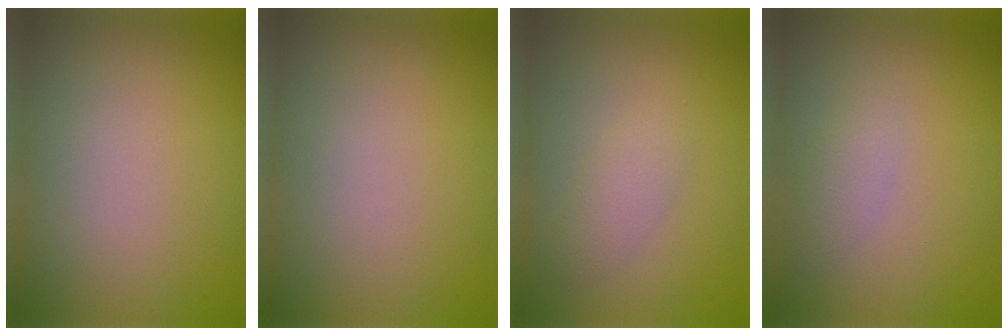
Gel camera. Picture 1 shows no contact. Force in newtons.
{"total": 0.0}
{"total": 1.7, "press": 1.7, "slide": 0.1}
{"total": 1.5, "press": 1.5, "slide": 0.1}